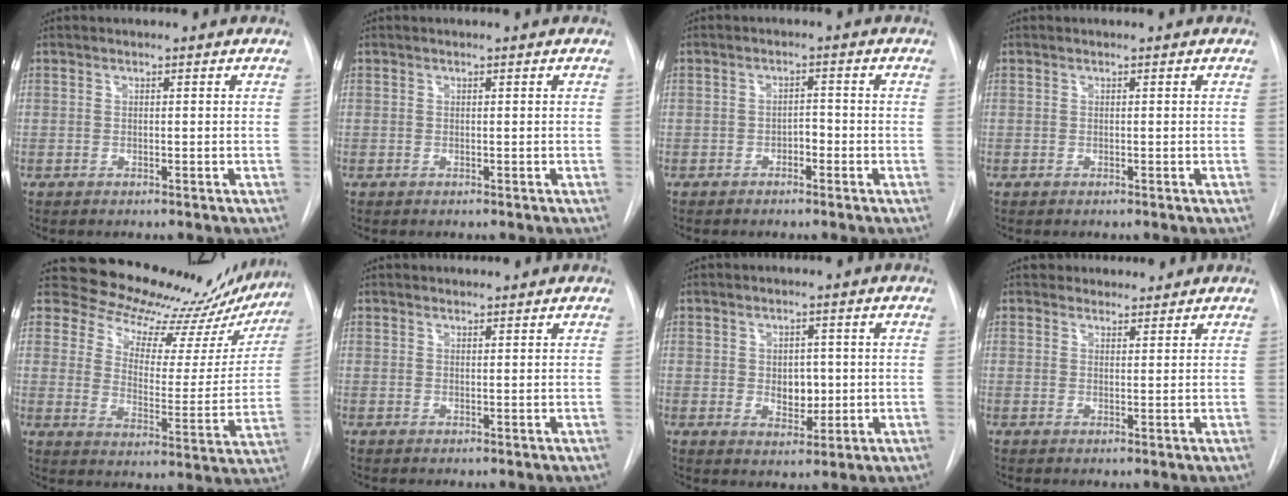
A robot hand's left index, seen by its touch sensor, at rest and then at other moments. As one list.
[{"total": 0.0}, {"total": 2.2, "force": [-1.6, 0.8, 1.1], "torque": [-0.010, 0.000, -0.029]}, {"total": 0.0}, {"total": 22.2, "force": [20.0, 7.4, 6.1], "torque": [-0.081, -0.061, 0.241]}, {"total": 1.1, "force": [1.1, 0.3, -0.1], "torque": [-0.001, 0.010, 0.018]}, {"total": 3.8, "force": [-0.4, 2.6, 2.6], "torque": [-0.032, -0.007, 0.001]}, {"total": 5.1, "force": [4.6, 2.1, 0.3], "torque": [0.005, -0.004, 0.059]}]